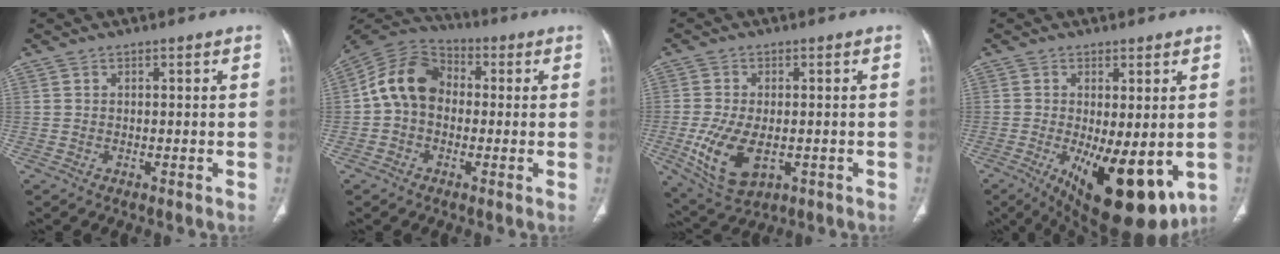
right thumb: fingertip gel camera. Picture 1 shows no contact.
{"total": 11.4, "force": [0.0, 8.9, 7.2], "torque": [-0.119, 0.035, -0.017]}
{"total": 10.8, "force": [-2.5, 6.0, 8.7], "torque": [-0.172, -0.008, -0.030]}
{"total": 15.9, "force": [-4.4, 6.2, 14.0], "torque": [-0.188, -0.026, -0.044]}